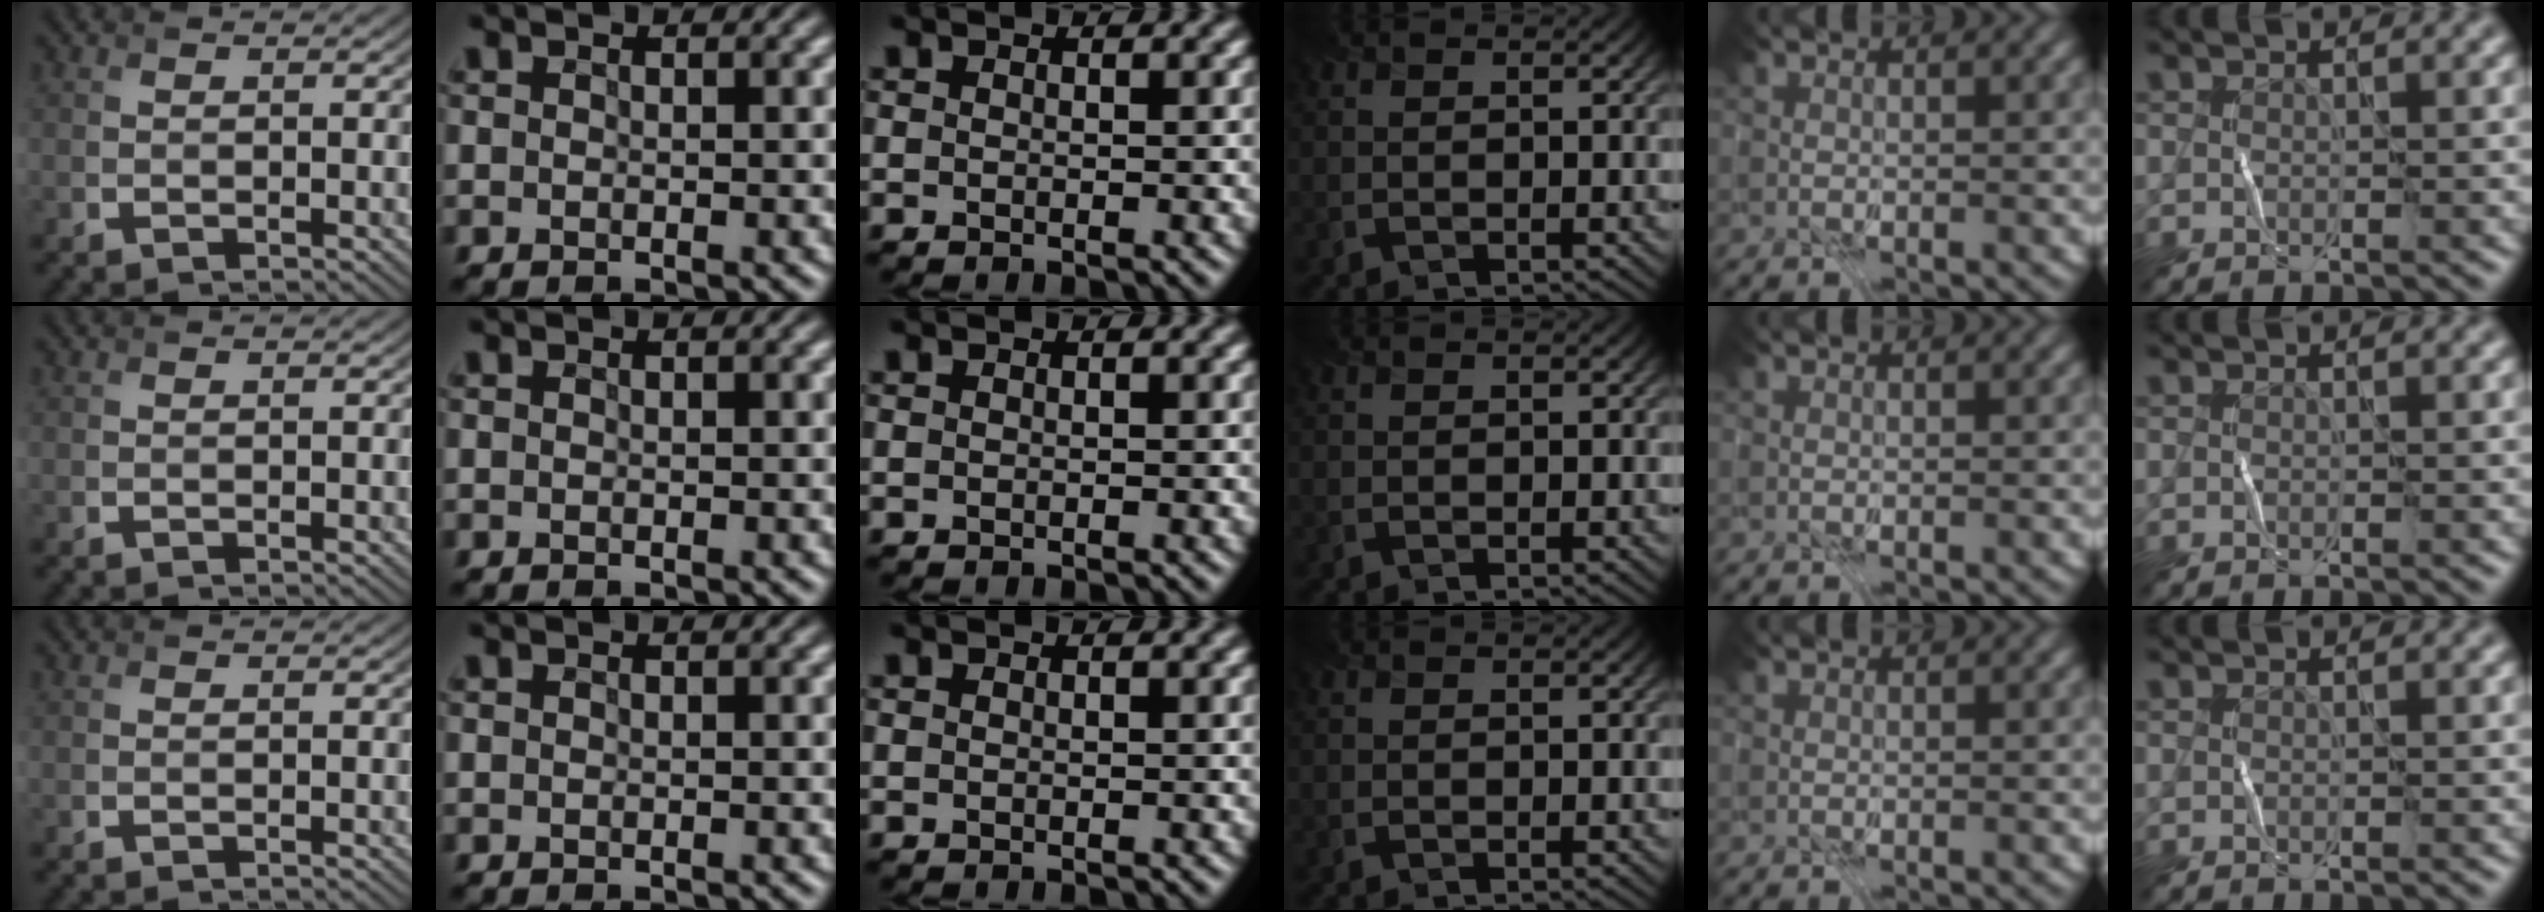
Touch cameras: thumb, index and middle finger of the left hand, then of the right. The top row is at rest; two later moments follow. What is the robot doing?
{"motion": "fold", "object": "file"}